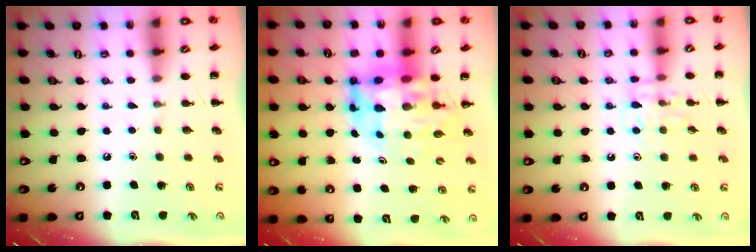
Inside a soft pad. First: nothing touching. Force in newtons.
{"total": 9.7, "press": 9.2, "slide": 3.1}
{"total": 8.4, "press": 8.4, "slide": 0.4}